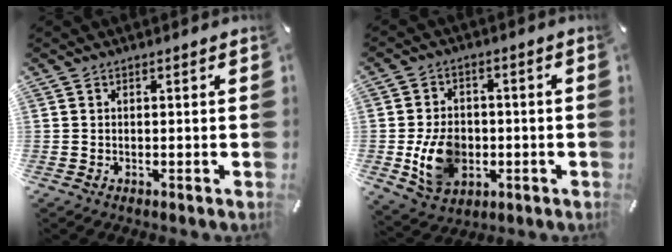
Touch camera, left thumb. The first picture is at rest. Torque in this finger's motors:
{"motor_torque": [1.84, 2.28, 1.23, 0.15, 0.14]}